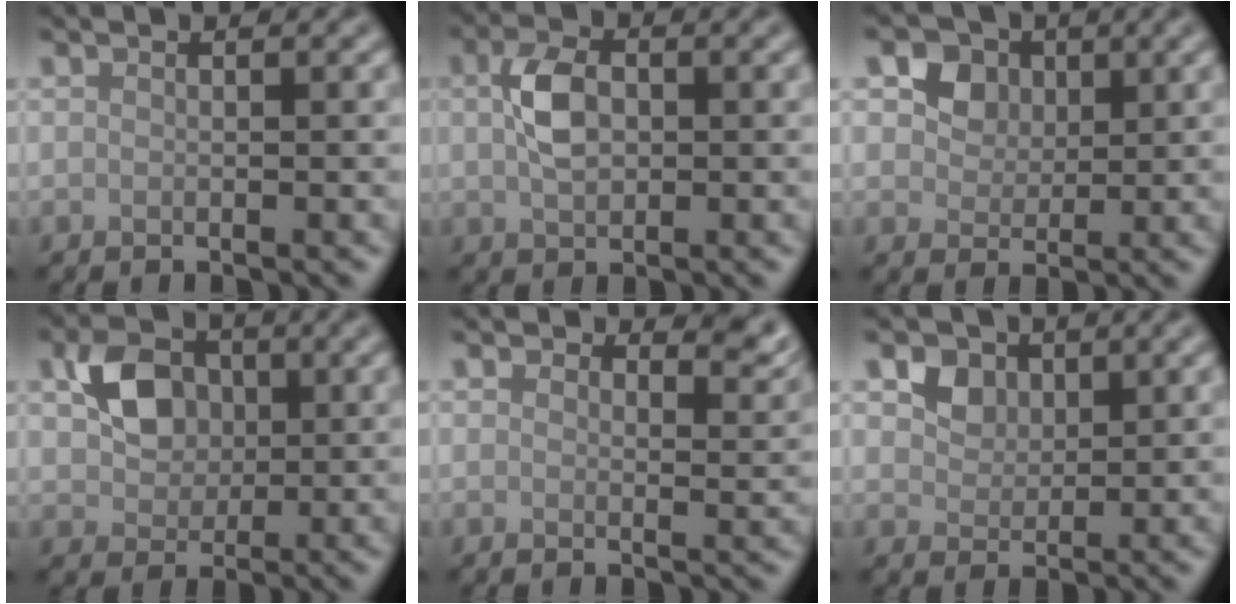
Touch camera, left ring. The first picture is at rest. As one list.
[{"total": 3.7, "force": [0.4, 2.4, 2.8], "torque": [-0.058, 0.006, 0.003]}, {"total": 4.0, "force": [1.8, 3.1, 1.8], "torque": [-0.037, -0.011, 0.035]}, {"total": 4.5, "force": [0.9, 3.6, 2.7], "torque": [-0.050, 0.002, 0.014]}, {"total": 3.0, "force": [2.2, 1.5, 1.5], "torque": [-0.021, -0.008, 0.029]}, {"total": 2.8, "force": [1.3, 2.2, 1.2], "torque": [-0.029, -0.009, 0.028]}]